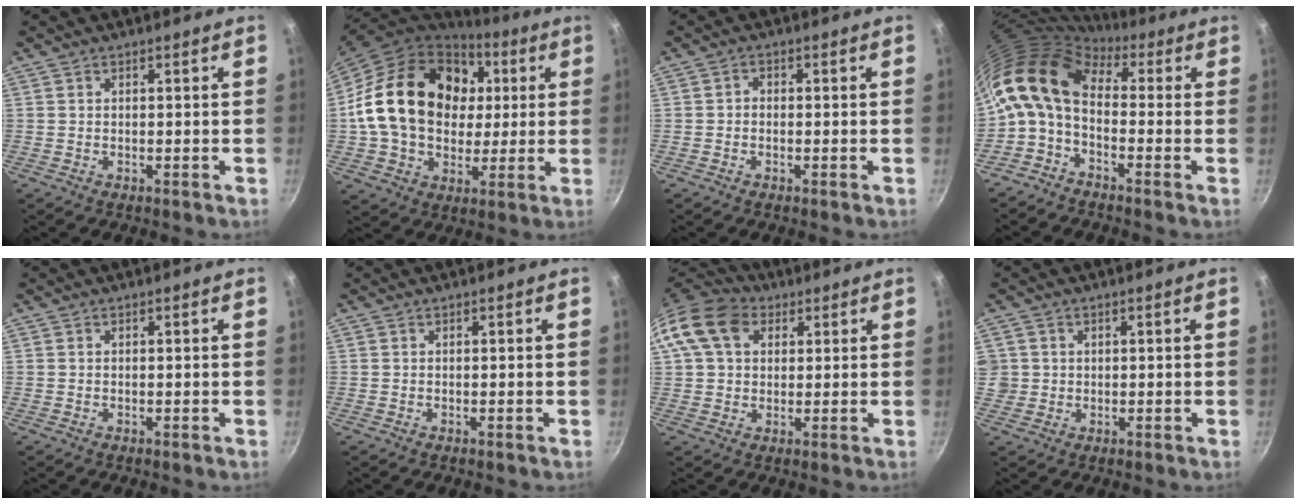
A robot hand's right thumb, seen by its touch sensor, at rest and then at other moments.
{"total": 24.6, "force": [4.1, 18.7, 15.5], "torque": [-0.245, 0.020, 0.075]}
{"total": 1.4, "force": [-0.4, 1.1, 0.7], "torque": [-0.012, 0.007, -0.010]}
{"total": 11.7, "force": [0.7, 7.1, 9.3], "torque": [-0.173, 0.023, -0.009]}
{"total": 0.0}
{"total": 0.0}
{"total": 13.1, "force": [4.2, 9.9, 7.6], "torque": [-0.130, 0.021, 0.061]}
{"total": 3.7, "force": [0.6, 3.6, 0.8], "torque": [0.006, 0.011, 0.013]}